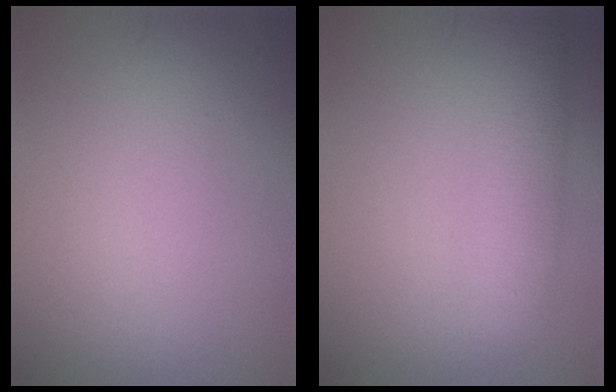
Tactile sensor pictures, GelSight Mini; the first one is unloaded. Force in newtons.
{"total": 3.9, "press": 3.9, "slide": 0.2}